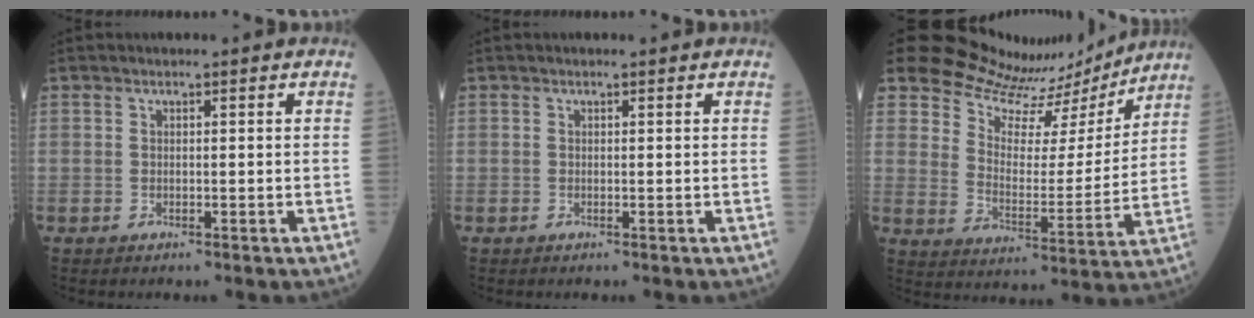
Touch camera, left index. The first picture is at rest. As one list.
[{"total": 0.0}, {"total": 14.1, "force": [13.6, 3.3, 1.8], "torque": [-0.039, -0.015, 0.199]}]